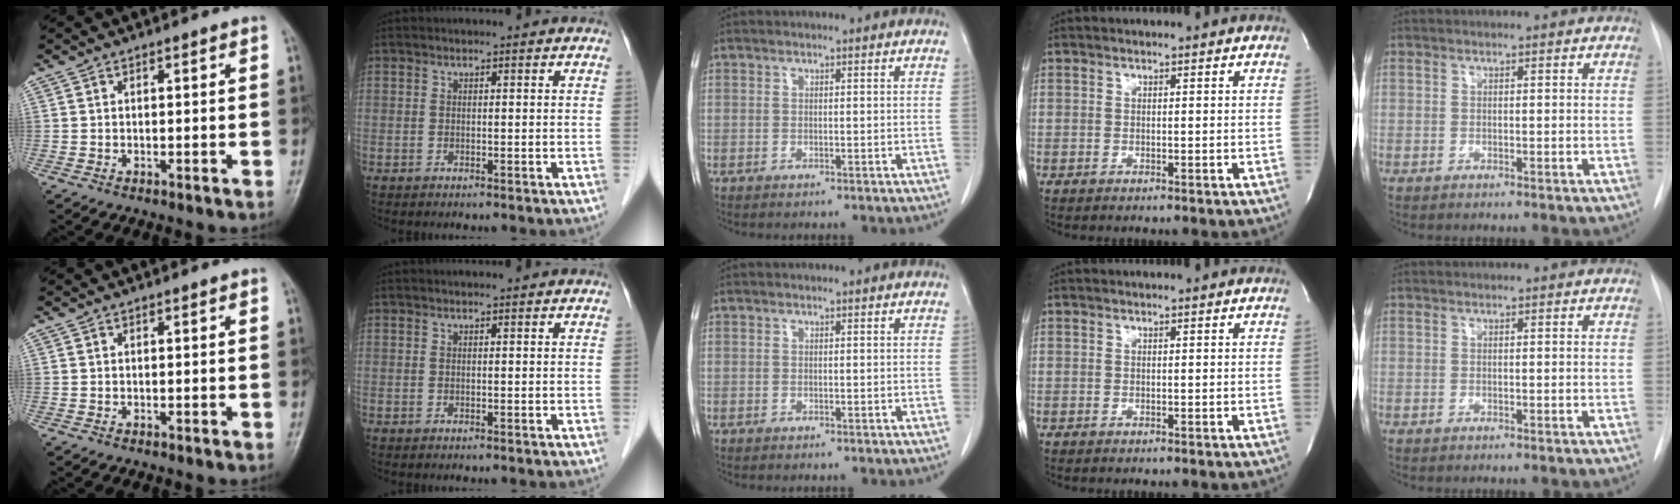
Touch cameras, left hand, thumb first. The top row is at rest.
{}